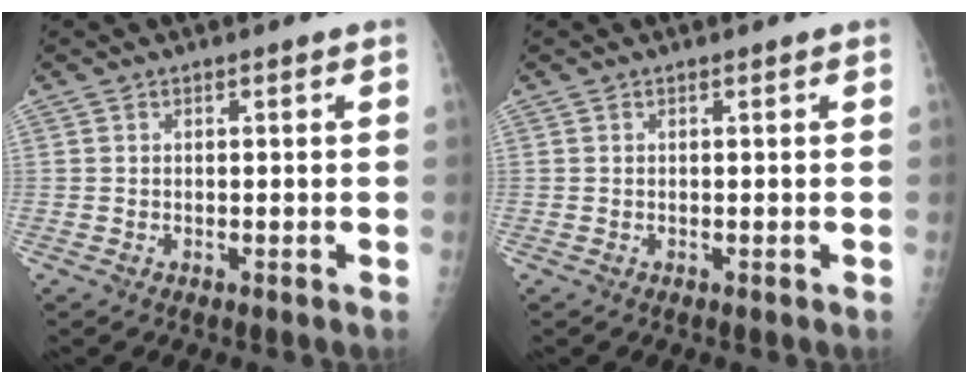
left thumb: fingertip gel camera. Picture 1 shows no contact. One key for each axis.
{"total": 0.0}